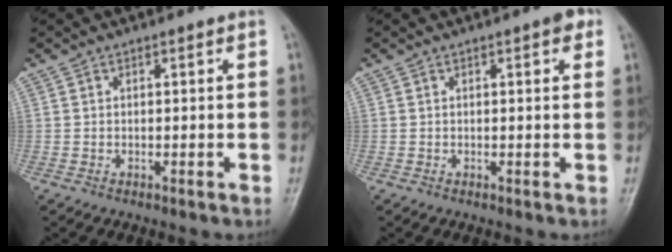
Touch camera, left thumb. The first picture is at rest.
{"total": 2.1, "force": [0.9, 0.8, 1.7], "torque": [-0.014, 0.002, 0.010]}